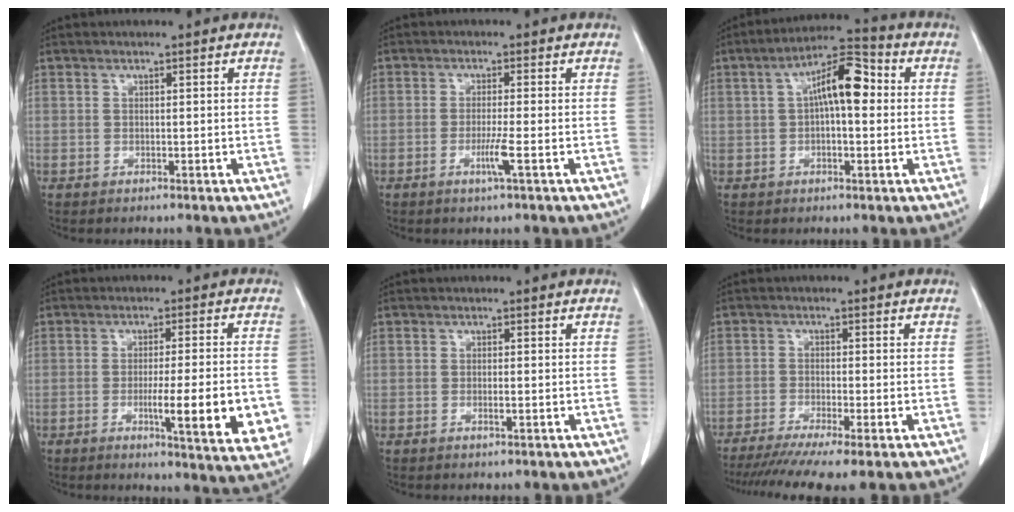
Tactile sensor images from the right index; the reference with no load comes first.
{"total": 2.9, "force": [-1.1, -0.6, 2.7], "torque": [-0.054, -0.006, -0.022]}
{"total": 9.2, "force": [1.4, 2.8, 8.6], "torque": [-0.151, 0.033, 0.016]}
{"total": 12.5, "force": [-3.0, 0.6, 12.2], "torque": [-0.140, -0.018, -0.037]}
{"total": 0.8, "force": [-0.3, 0.0, 0.8], "torque": [-0.015, 0.001, -0.003]}
{"total": 10.2, "force": [-7.8, 0.0, 6.6], "torque": [-0.101, -0.018, -0.123]}